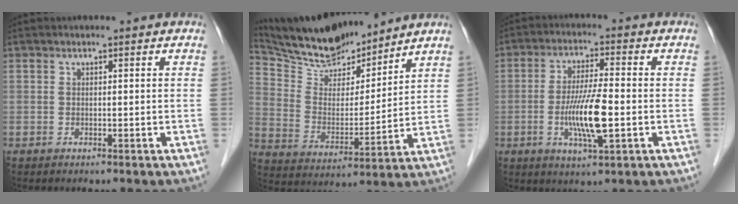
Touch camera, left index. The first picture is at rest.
{"total": 14.5, "force": [13.4, 2.6, 4.8], "torque": [-0.094, 0.003, 0.247]}
{"total": 8.7, "force": [-2.0, 0.9, 8.5], "torque": [-0.163, -0.011, -0.042]}